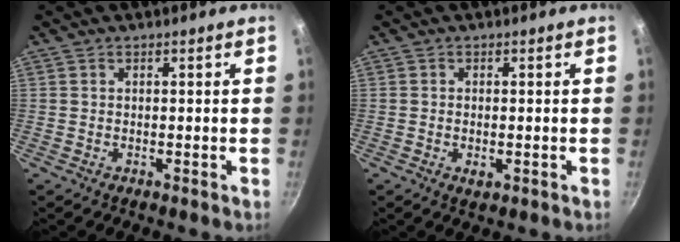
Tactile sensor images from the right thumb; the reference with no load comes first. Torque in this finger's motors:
{"motor_torque": [-0.38, 0.09, -0.09, 0.41, -0.01]}